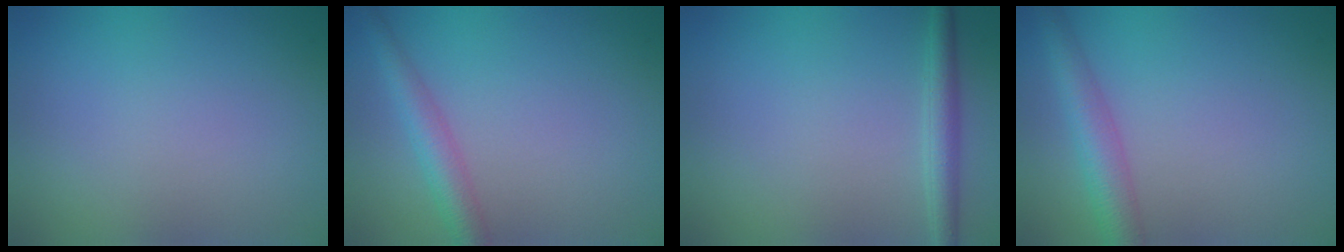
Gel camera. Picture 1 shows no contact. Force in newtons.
{"total": 3.1, "press": 3.1, "slide": 0.1}
{"total": 2.2, "press": 2.2, "slide": 0.0}
{"total": 3.8, "press": 3.8, "slide": 0.1}